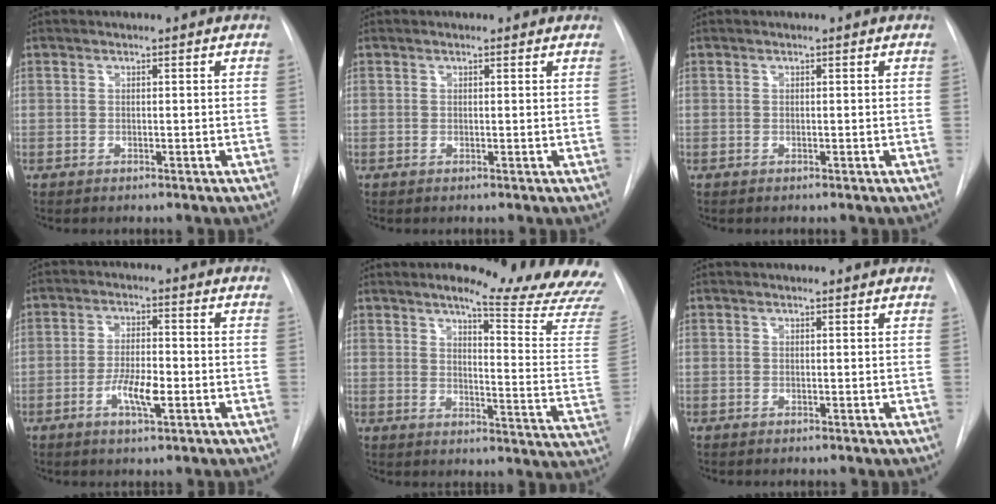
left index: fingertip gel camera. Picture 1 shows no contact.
{"total": 0.9, "force": [0.8, 0.4, 0.1], "torque": [-0.008, 0.001, 0.005]}
{"total": 0.0}
{"total": 5.5, "force": [-1.9, 1.3, 5.0], "torque": [-0.094, -0.002, -0.032]}
{"total": 19.7, "force": [17.7, 0.1, 8.7], "torque": [-0.107, -0.113, 0.199]}
{"total": 1.7, "force": [1.6, 0.4, 0.2], "torque": [-0.013, 0.006, 0.012]}